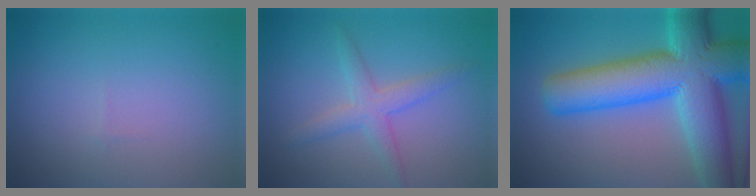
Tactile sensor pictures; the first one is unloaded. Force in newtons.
{"total": 2.7, "press": 2.7, "slide": 0.1}
{"total": 13.2, "press": 13.2, "slide": 0.6}